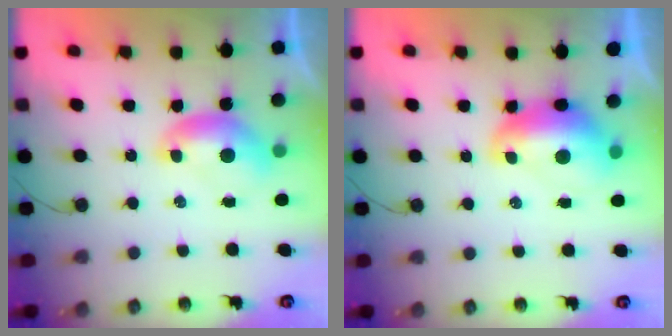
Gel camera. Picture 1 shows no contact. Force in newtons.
{"total": 2.8, "press": 2.8, "slide": 0.7}